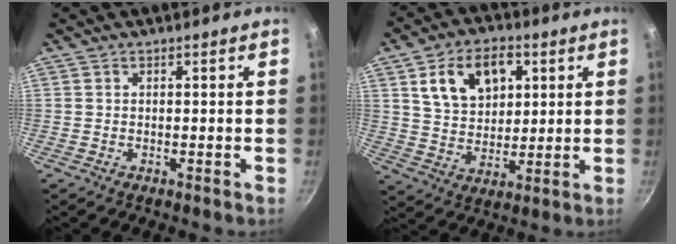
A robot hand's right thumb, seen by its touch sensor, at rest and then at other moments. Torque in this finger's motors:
{"motor_torque": [0.05, 0.49, 0.52, -0.30, 0.22]}